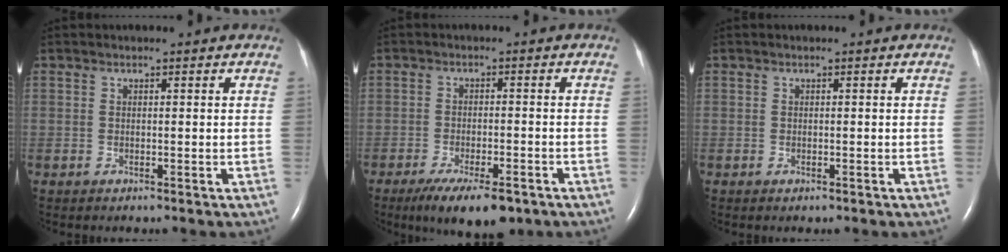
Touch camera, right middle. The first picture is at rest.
{"total": 9.4, "force": [-6.5, 2.6, 6.3], "torque": [-0.100, -0.015, -0.099]}
{"total": 0.0}